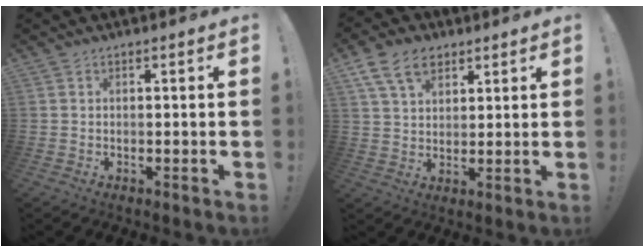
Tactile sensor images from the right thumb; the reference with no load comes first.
{"total": 11.2, "force": [6.1, 7.5, 5.7], "torque": [-0.088, -0.018, 0.117]}